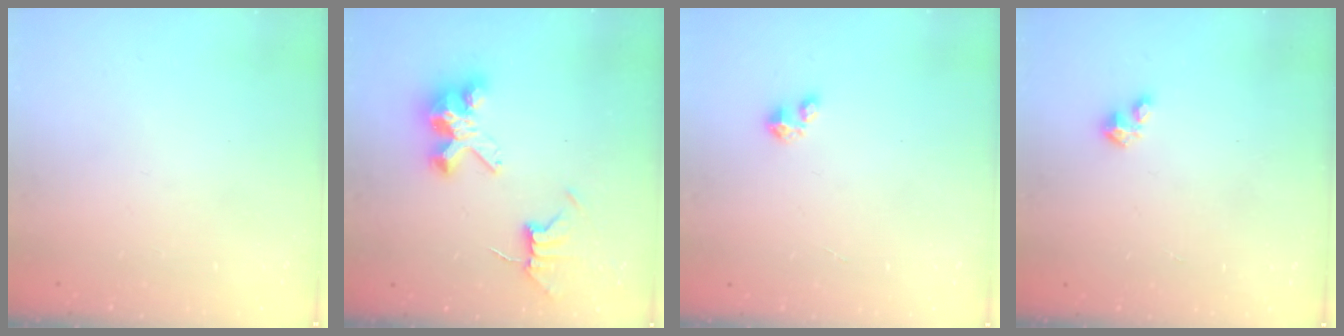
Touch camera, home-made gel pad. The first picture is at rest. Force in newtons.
{"total": 8.4, "press": 8.4, "slide": 0.7}
{"total": 3.0, "press": 3.0, "slide": 0.3}
{"total": 1.3, "press": 1.2, "slide": 0.4}